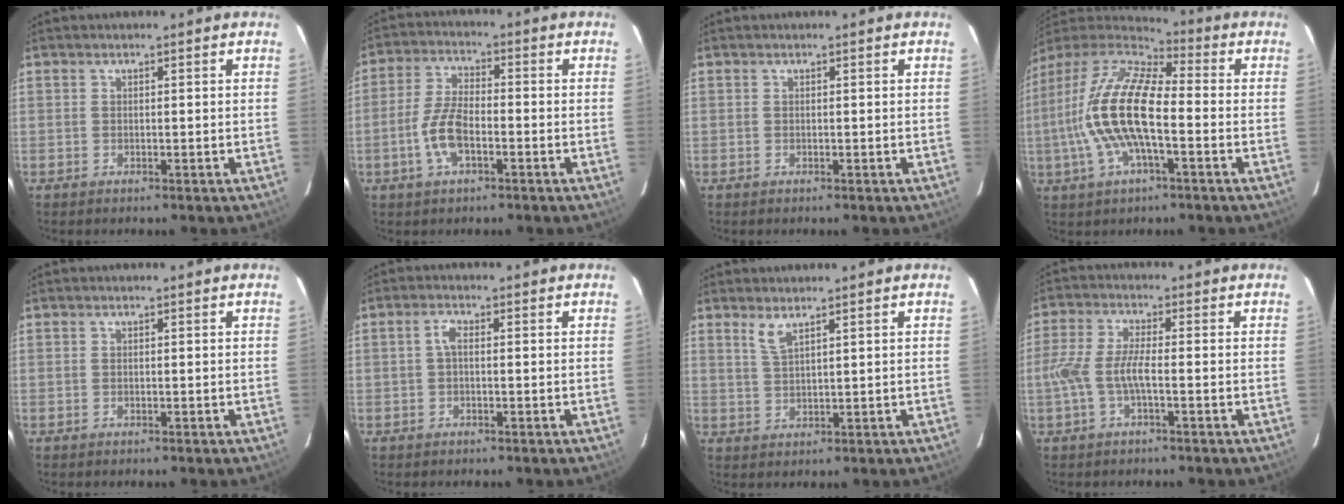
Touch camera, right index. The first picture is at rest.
{"total": 7.7, "force": [-2.8, 3.1, 6.5], "torque": [-0.139, 0.005, -0.055]}
{"total": 0.0}
{"total": 17.7, "force": [-2.5, 6.0, 16.5], "torque": [-0.322, 0.002, -0.057]}
{"total": 0.0}
{"total": 1.8, "force": [-0.1, 0.8, 1.6], "torque": [-0.035, 0.008, -0.003]}
{"total": 2.8, "force": [2.0, 0.3, 1.8], "torque": [-0.039, -0.002, 0.041]}
{"total": 6.3, "force": [-1.7, 1.1, 6.0], "torque": [-0.132, 0.002, -0.031]}